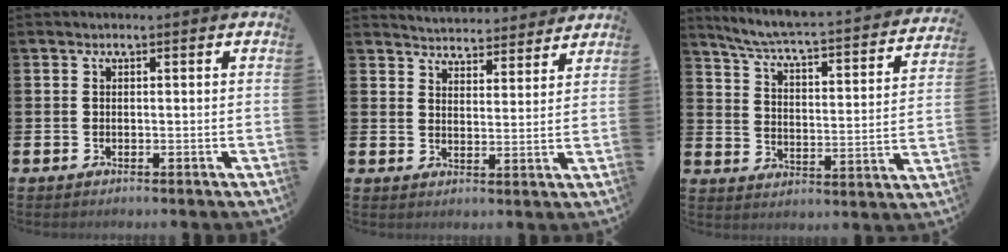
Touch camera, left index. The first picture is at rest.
{"total": 4.8, "force": [4.7, 0.6, -0.3], "torque": [-0.006, -0.037, 0.084]}
{"total": 4.6, "force": [4.1, 0.2, 2.2], "torque": [-0.067, -0.044, 0.059]}